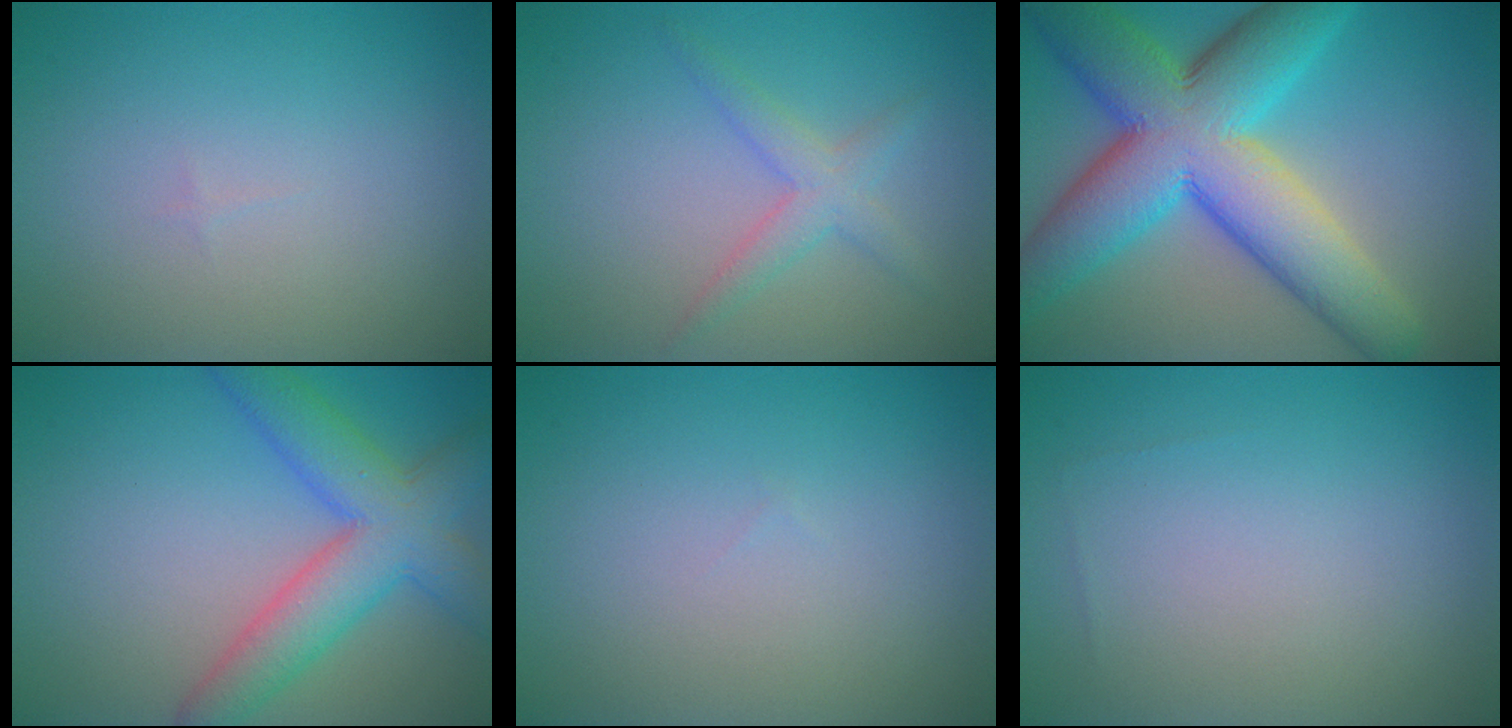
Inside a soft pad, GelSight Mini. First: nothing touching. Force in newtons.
{"total": 2.3, "press": 2.3, "slide": 0.1}
{"total": 13.3, "press": 13.3, "slide": 0.5}
{"total": 7.0, "press": 7.0, "slide": 0.3}
{"total": 0.0}
{"total": 0.0}